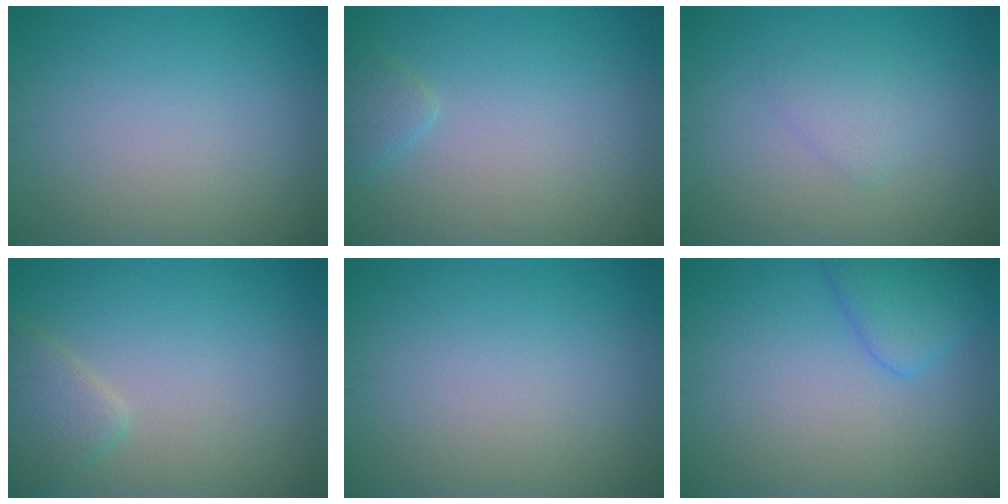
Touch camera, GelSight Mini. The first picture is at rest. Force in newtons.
{"total": 1.4, "press": 1.4, "slide": 0.2}
{"total": 1.5, "press": 1.5, "slide": 0.1}
{"total": 2.4, "press": 2.4, "slide": 0.2}
{"total": 0.0}
{"total": 2.9, "press": 2.9, "slide": 0.2}